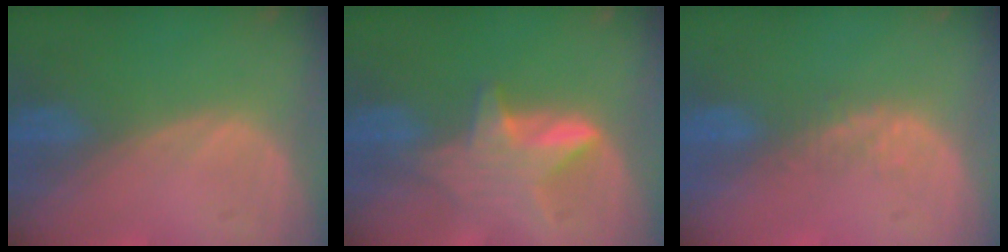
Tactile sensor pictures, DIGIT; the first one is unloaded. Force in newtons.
{"total": 6.1, "press": 5.7, "slide": 2.2}
{"total": 2.2, "press": 1.6, "slide": 1.5}